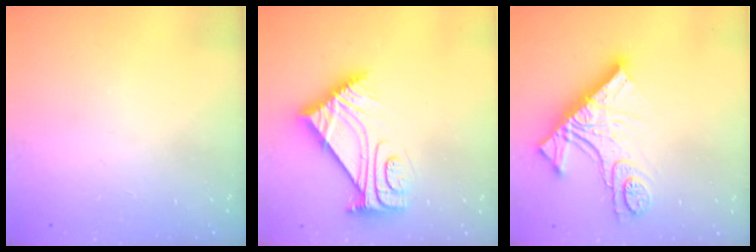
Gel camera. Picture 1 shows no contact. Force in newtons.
{"total": 10.5, "press": 10.5, "slide": 0.8}
{"total": 16.4, "press": 16.3, "slide": 1.6}